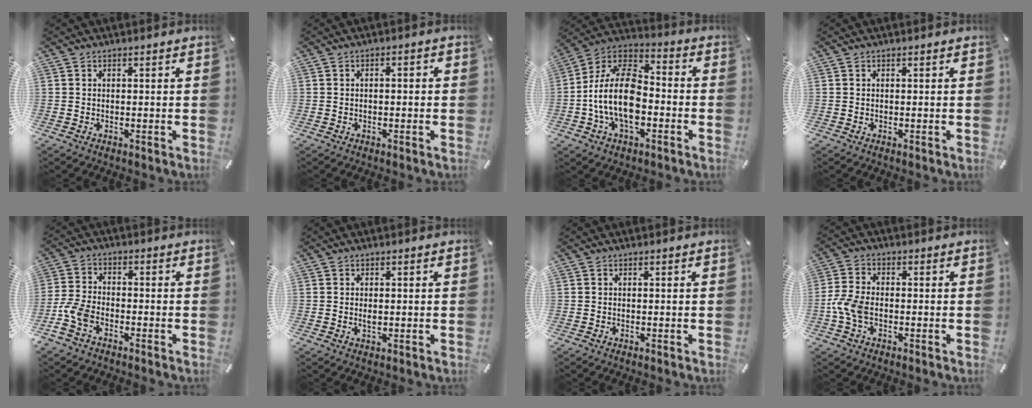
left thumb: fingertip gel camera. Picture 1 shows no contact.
{"total": 1.5, "force": [-0.8, 0.6, 1.2], "torque": [-0.020, 0.004, -0.015]}
{"total": 16.4, "force": [-4.4, 10.0, 12.2], "torque": [-0.259, 0.023, -0.082]}
{"total": 0.0}
{"total": 5.7, "force": [-3.3, 3.5, 3.1], "torque": [-0.074, 0.014, -0.064]}
{"total": 1.4, "force": [0.1, 0.8, 1.1], "torque": [-0.024, 0.002, 0.000]}
{"total": 0.0}
{"total": 6.3, "force": [-1.8, 3.7, 4.7], "torque": [-0.110, 0.004, -0.037]}